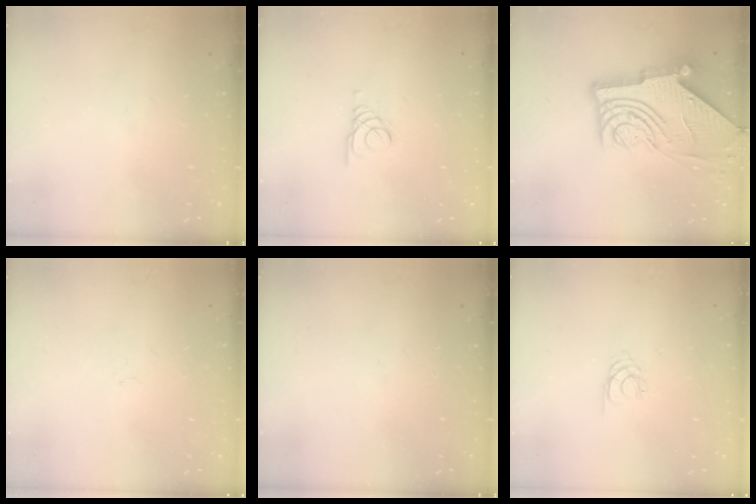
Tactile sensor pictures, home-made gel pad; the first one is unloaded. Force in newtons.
{"total": 1.5, "press": 1.5, "slide": 0.1}
{"total": 14.9, "press": 14.8, "slide": 1.9}
{"total": 0.0}
{"total": 0.0}
{"total": 1.6, "press": 1.6, "slide": 0.3}